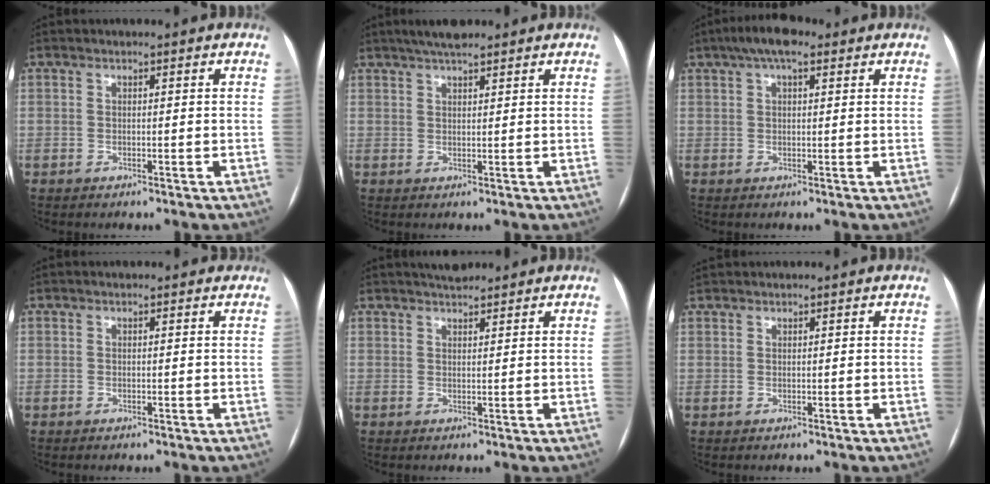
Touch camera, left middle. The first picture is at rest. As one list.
[{"total": 4.3, "force": [3.5, 0.8, 2.4], "torque": [-0.043, 0.017, 0.058]}, {"total": 6.2, "force": [3.7, 2.1, 4.4], "torque": [-0.081, 0.025, 0.057]}, {"total": 2.2, "force": [1.9, 0.9, 0.5], "torque": [-0.005, 0.020, 0.016]}, {"total": 3.1, "force": [2.8, 0.7, 1.0], "torque": [-0.015, 0.017, 0.045]}, {"total": 1.7, "force": [1.6, 0.4, 0.3], "torque": [-0.008, 0.024, 0.029]}]